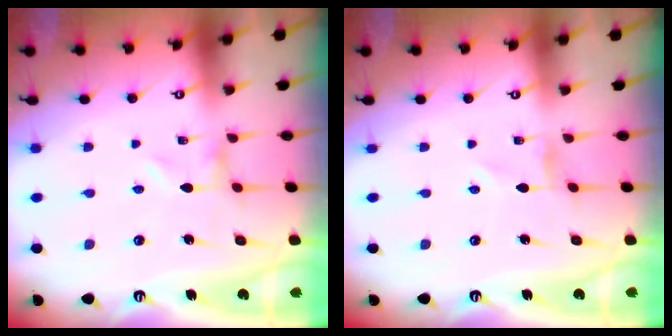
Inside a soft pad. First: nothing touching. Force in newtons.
{"total": 0.6, "press": 0.6, "slide": 0.1}